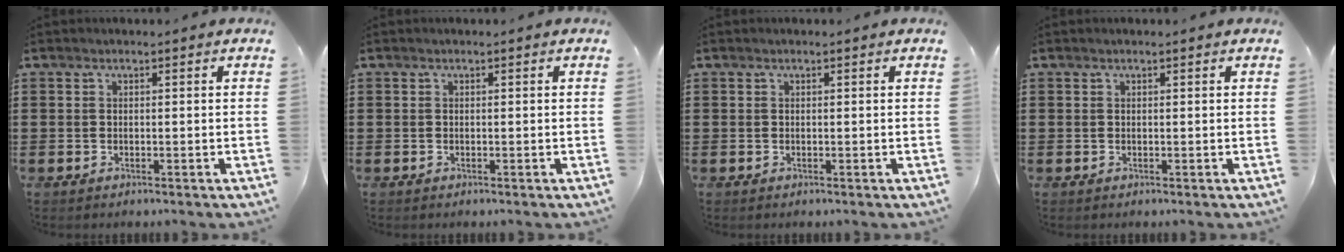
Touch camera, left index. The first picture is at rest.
{"total": 0.0}
{"total": 0.0}
{"total": 0.0}